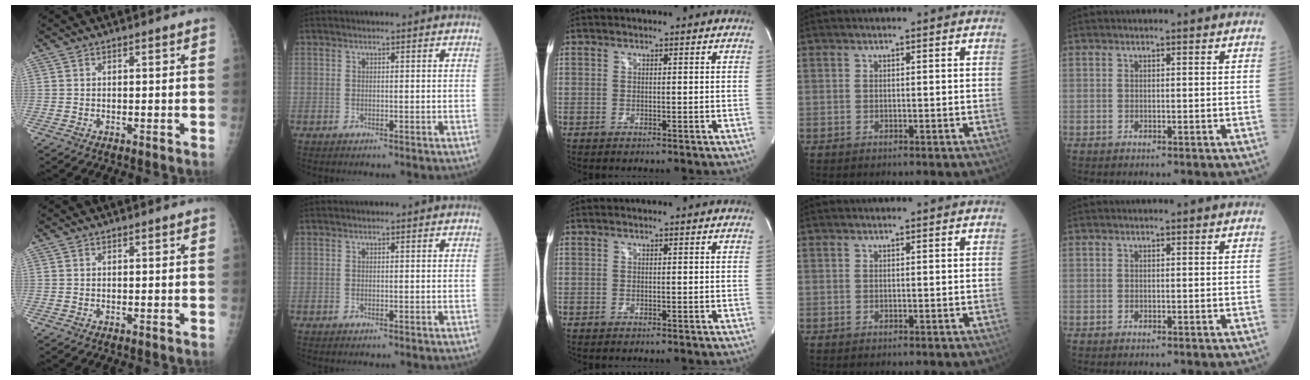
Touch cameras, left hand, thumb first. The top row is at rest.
{}